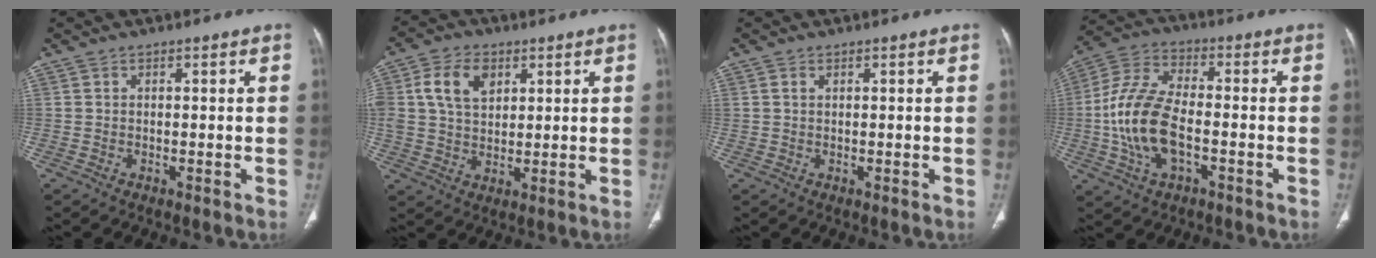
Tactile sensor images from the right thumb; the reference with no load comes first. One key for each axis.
{"total": 8.8, "fx": 3.2, "fy": 6.0, "fz": 5.6, "tx": -0.090, "ty": -0.003, "tz": 0.060}
{"total": 0.8, "fx": 0.4, "fy": 0.5, "fz": 0.5, "tx": -0.010, "ty": 0.001, "tz": 0.010}
{"total": 14.1, "fx": -2.7, "fy": 7.3, "fz": 11.8, "tx": -0.247, "ty": 0.025, "tz": -0.053}